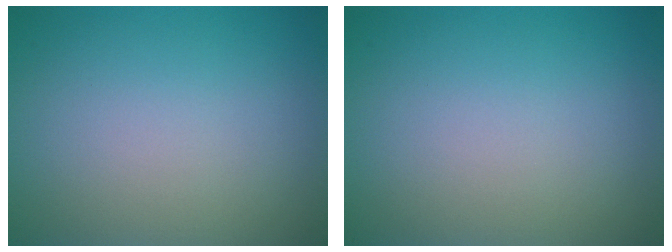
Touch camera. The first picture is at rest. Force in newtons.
{"total": 0.0}